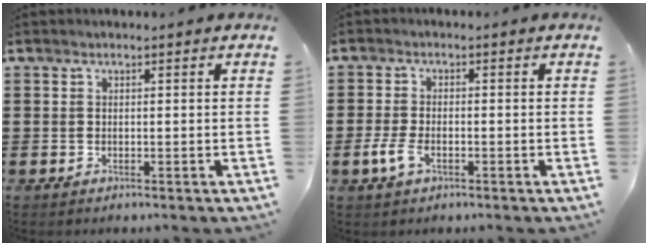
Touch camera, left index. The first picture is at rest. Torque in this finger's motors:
{"motor_torque": [0.55, 0.28, 0.16, 0.08]}